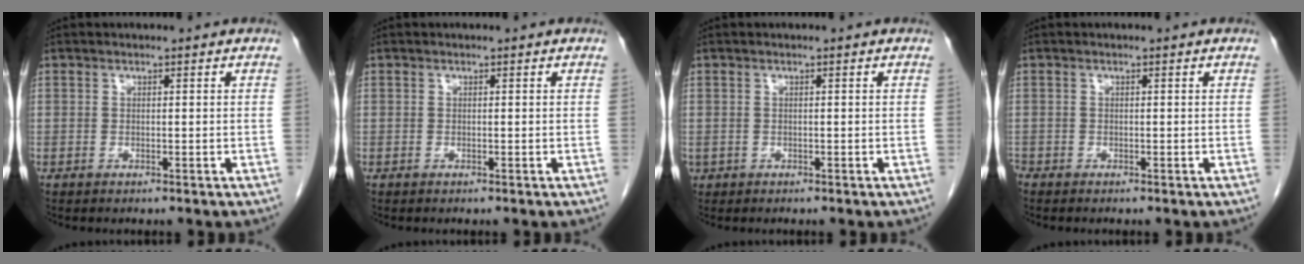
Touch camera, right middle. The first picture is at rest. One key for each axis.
{"total": 0.0}
{"total": 0.6, "fx": -0.2, "fy": 0.6, "fz": 0.1, "tx": -0.005, "ty": 0.003, "tz": 0.001}
{"total": 0.5, "fx": -0.5, "fy": 0.2, "fz": 0.1, "tx": -0.006, "ty": -0.002, "tz": -0.012}